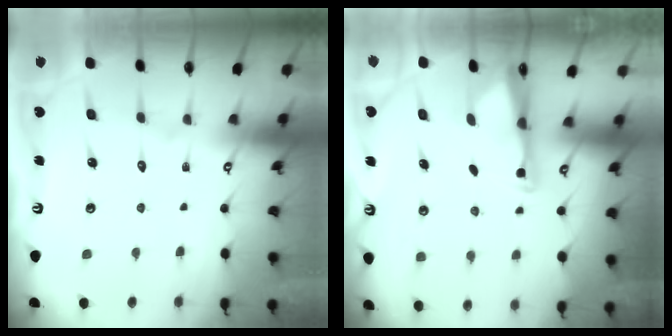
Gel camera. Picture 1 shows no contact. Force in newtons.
{"total": 2.6, "press": 2.6, "slide": 0.4}